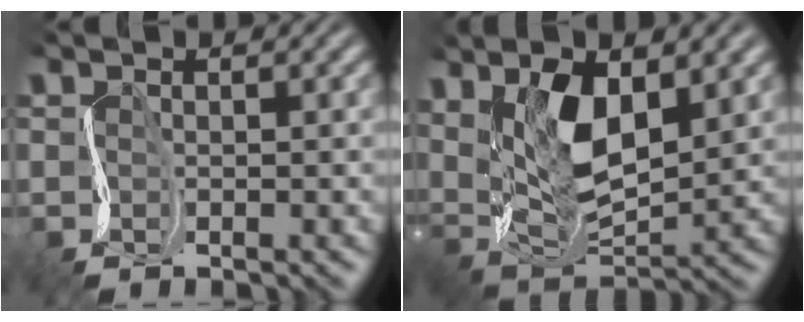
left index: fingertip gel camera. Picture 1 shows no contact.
{"total": 8.1, "force": [3.2, 3.6, 6.5], "torque": [-0.134, 0.000, 0.059]}